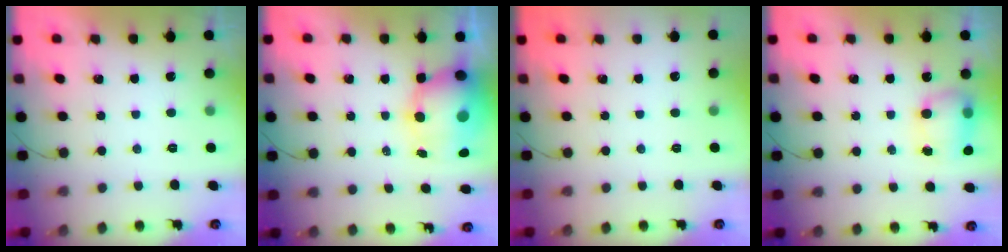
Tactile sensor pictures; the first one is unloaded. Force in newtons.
{"total": 11.2, "press": 10.9, "slide": 2.4}
{"total": 0.0}
{"total": 7.7, "press": 7.7, "slide": 0.9}